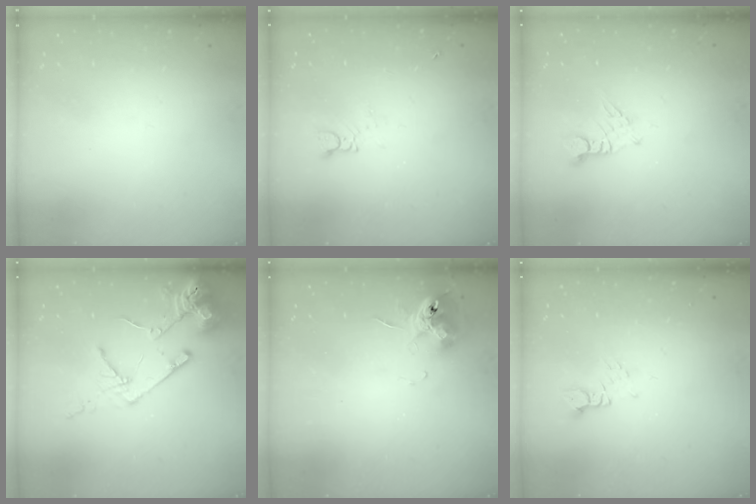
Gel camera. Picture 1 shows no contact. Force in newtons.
{"total": 1.2, "press": 1.1, "slide": 0.1}
{"total": 3.2, "press": 3.2, "slide": 0.4}
{"total": 13.9, "press": 13.7, "slide": 1.8}
{"total": 11.1, "press": 11.1, "slide": 0.6}
{"total": 2.1, "press": 2.1, "slide": 0.3}